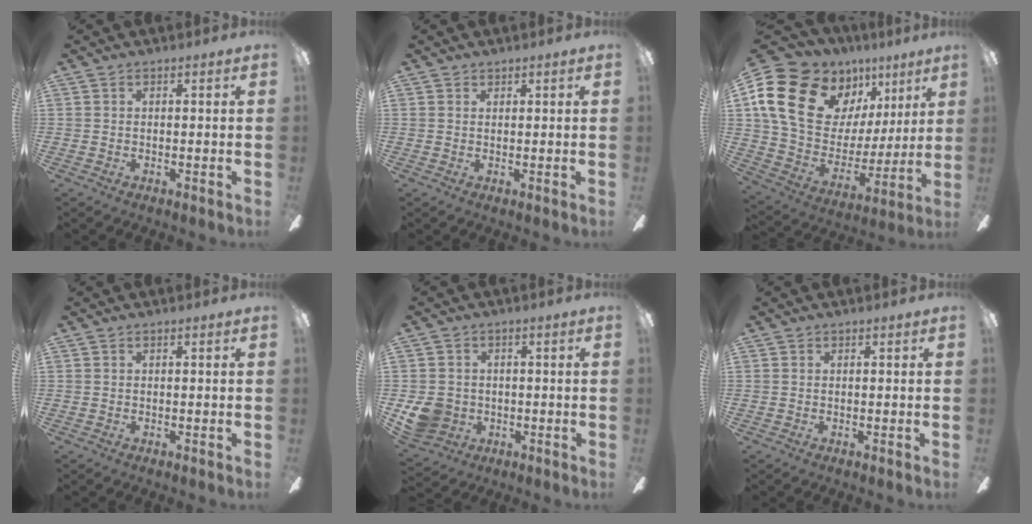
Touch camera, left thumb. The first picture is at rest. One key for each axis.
{"total": 0.8, "fx": 0.8, "fy": 0.3, "fz": 0.0, "tx": 0.000, "ty": 0.001, "tz": 0.014}
{"total": 21.9, "fx": 11.1, "fy": 15.0, "fz": 11.3, "tx": -0.218, "ty": -0.049, "tz": 0.219}
{"total": 0.0}
{"total": 8.3, "fx": -1.6, "fy": 7.5, "fz": 3.1, "tx": -0.073, "ty": 0.015, "tz": -0.027}
{"total": 0.0}